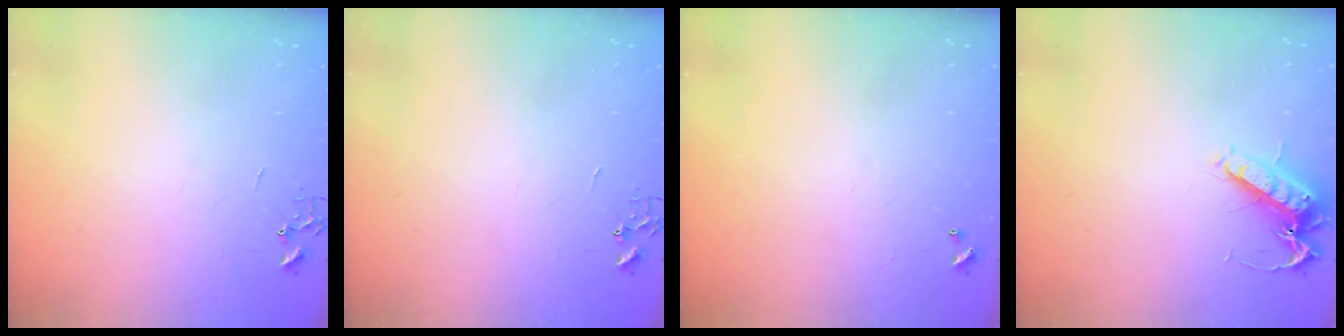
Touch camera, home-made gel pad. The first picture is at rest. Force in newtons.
{"total": 0.0}
{"total": 0.0}
{"total": 14.1, "press": 13.9, "slide": 1.9}